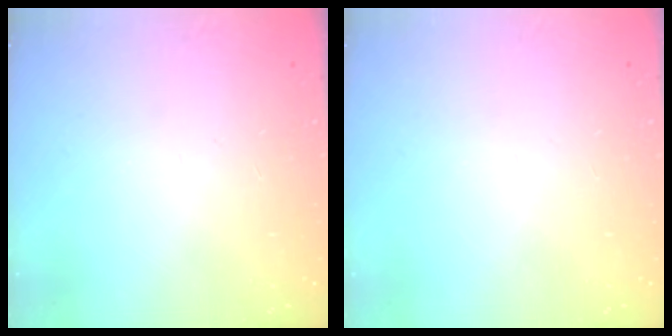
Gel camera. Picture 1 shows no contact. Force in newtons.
{"total": 0.0}